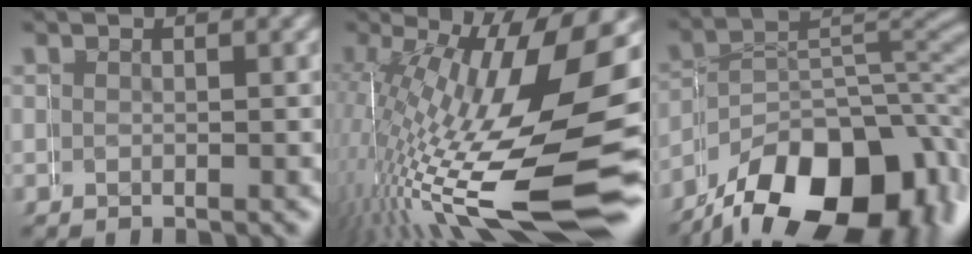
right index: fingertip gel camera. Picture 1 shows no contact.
{"total": 15.6, "force": [-3.8, 4.8, 14.4], "torque": [-0.226, -0.036, -0.027]}
{"total": 15.0, "force": [-7.3, 7.9, 10.4], "torque": [-0.141, -0.040, -0.091]}